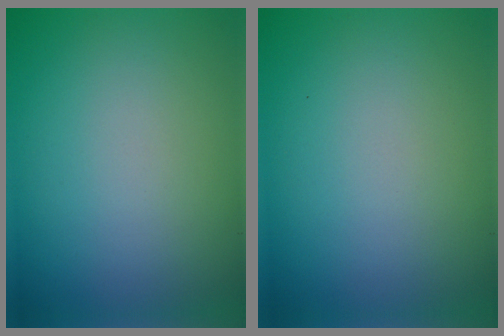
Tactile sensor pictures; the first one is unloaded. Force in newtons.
{"total": 0.0}